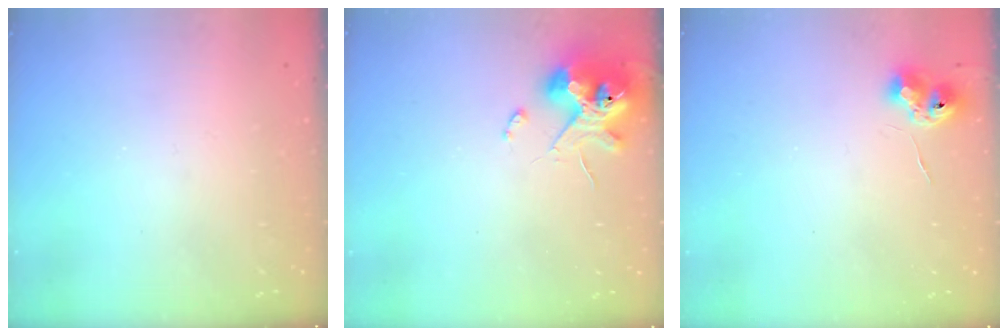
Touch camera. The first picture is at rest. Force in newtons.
{"total": 11.8, "press": 11.6, "slide": 1.9}
{"total": 7.1, "press": 7.1, "slide": 0.7}